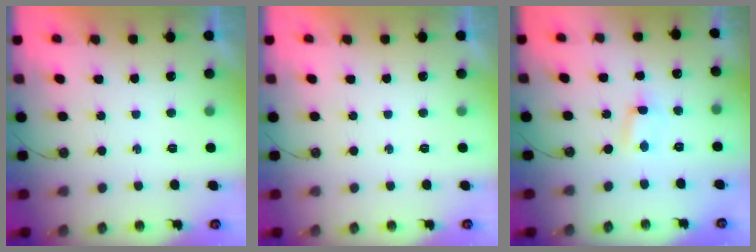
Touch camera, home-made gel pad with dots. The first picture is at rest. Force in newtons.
{"total": 0.0}
{"total": 0.5, "press": 0.3, "slide": 0.4}